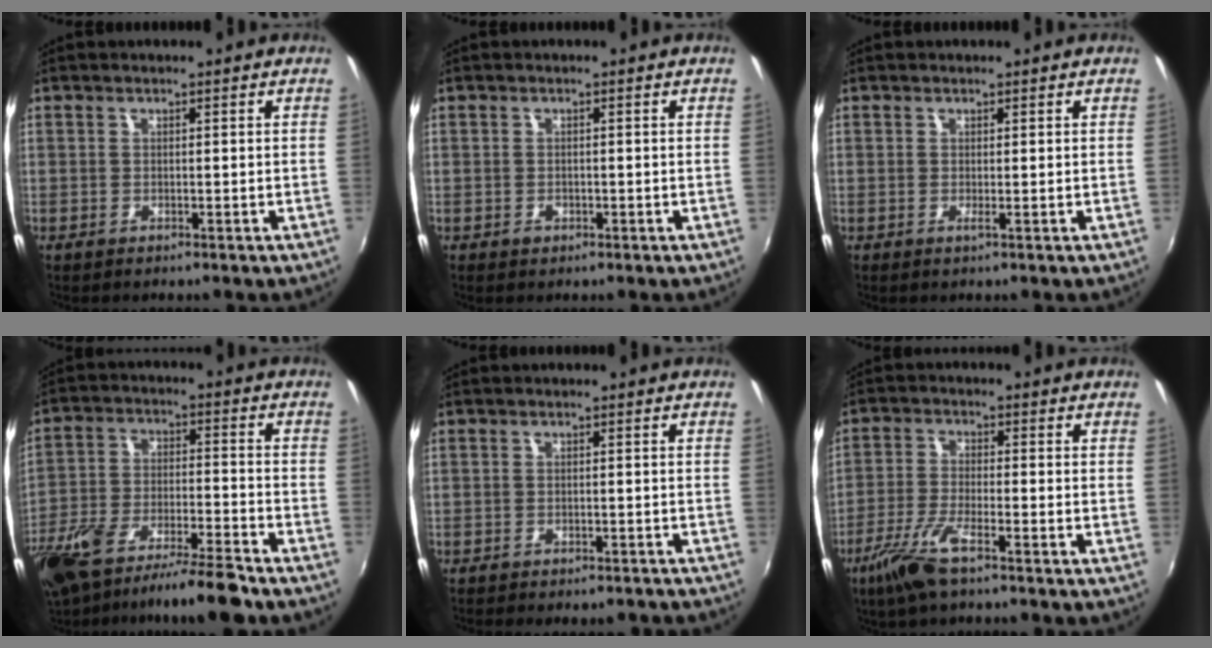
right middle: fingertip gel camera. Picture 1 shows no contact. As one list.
[{"total": 1.2, "force": [-0.7, 0.9, 0.4], "torque": [-0.006, -0.002, -0.010]}, {"total": 0.5, "force": [0.1, -0.2, 0.4], "torque": [-0.009, -0.004, -0.002]}, {"total": 16.1, "force": [-12.7, 2.6, 9.5], "torque": [-0.196, -0.031, -0.222]}, {"total": 7.0, "force": [-6.3, 1.9, 2.4], "torque": [-0.057, -0.010, -0.079]}, {"total": 8.2, "force": [-5.4, 1.4, 6.0], "torque": [-0.138, -0.011, -0.108]}]